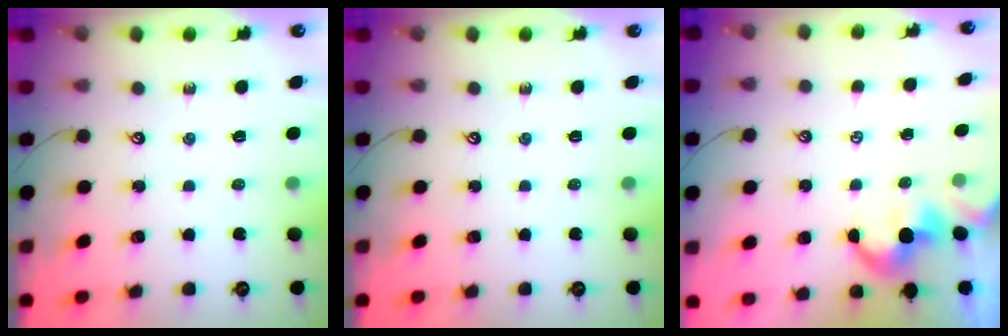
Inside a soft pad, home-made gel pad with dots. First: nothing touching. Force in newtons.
{"total": 0.0}
{"total": 1.6, "press": 1.6, "slide": 0.2}